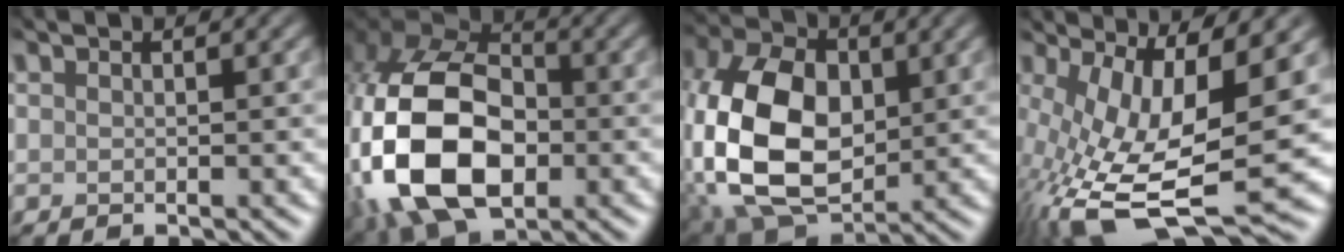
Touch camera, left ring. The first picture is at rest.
{"total": 14.5, "force": [-4.4, 9.6, 10.0], "torque": [-0.219, -0.012, -0.088]}
{"total": 11.7, "force": [-1.6, 7.6, 8.8], "torque": [-0.197, 0.000, -0.030]}
{"total": 13.5, "force": [-1.8, 4.9, 12.5], "torque": [-0.259, -0.019, -0.006]}